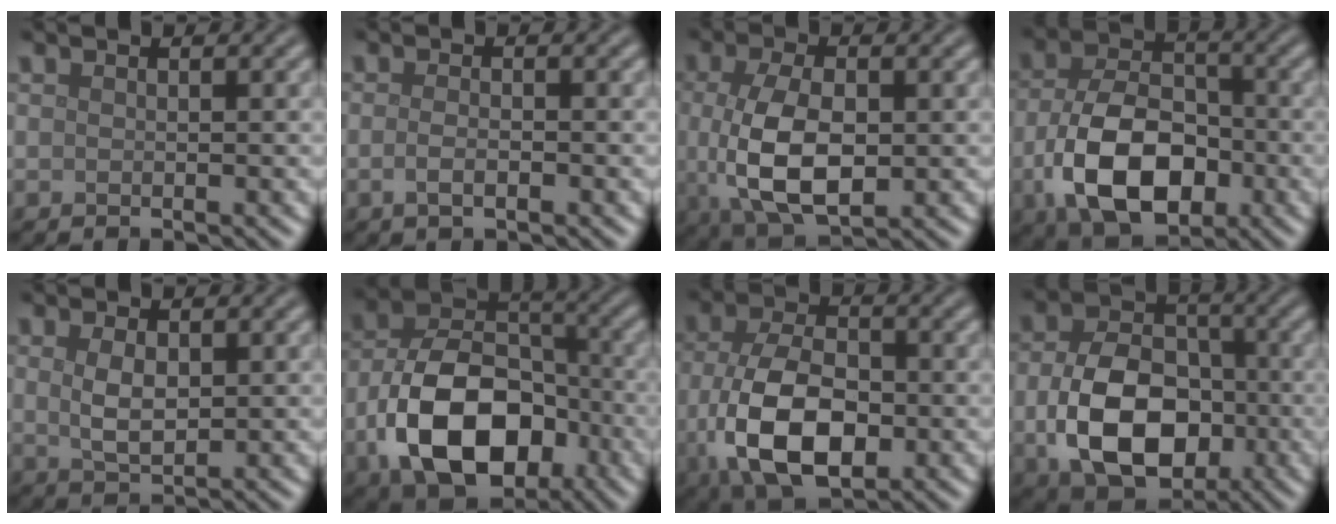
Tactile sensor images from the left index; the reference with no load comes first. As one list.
[{"total": 1.5, "force": [-0.5, 0.6, 1.3], "torque": [-0.029, -0.003, -0.013]}, {"total": 8.1, "force": [-0.5, 4.3, 6.9], "torque": [-0.148, -0.014, -0.003]}, {"total": 10.4, "force": [-3.2, 6.5, 7.5], "torque": [-0.155, -0.013, -0.059]}, {"total": 3.0, "force": [0.5, 1.6, 2.4], "torque": [-0.055, -0.003, 0.014]}, {"total": 12.1, "force": [-4.1, 7.8, 8.2], "torque": [-0.155, -0.007, -0.076]}, {"total": 10.3, "force": [-2.2, 6.1, 8.0], "torque": [-0.176, -0.018, -0.037]}, {"total": 10.7, "force": [-2.0, 7.5, 7.4], "torque": [-0.150, -0.020, -0.025]}]